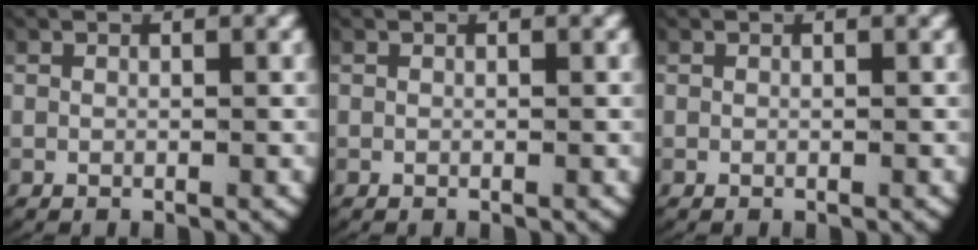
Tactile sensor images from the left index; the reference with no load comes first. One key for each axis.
{"total": 0.0}
{"total": 0.0}